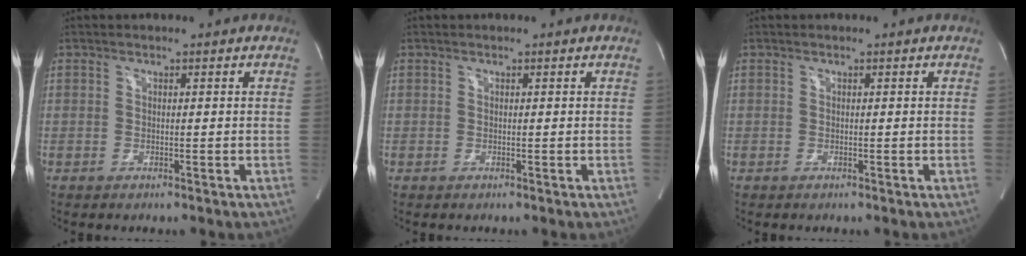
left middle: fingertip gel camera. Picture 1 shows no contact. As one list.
[{"total": 0.0}, {"total": 0.0}]